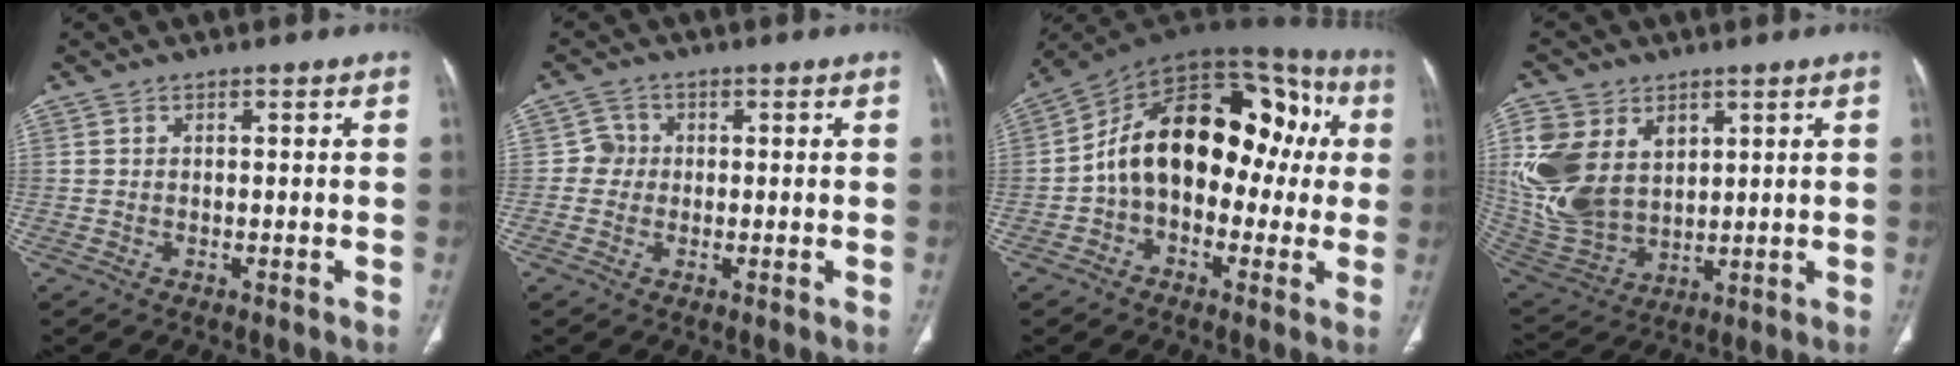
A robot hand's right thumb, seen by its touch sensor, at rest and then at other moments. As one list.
[{"total": 2.7, "force": [-0.1, 2.7, 0.4], "torque": [0.014, 0.009, -0.009]}, {"total": 22.4, "force": [0.7, 14.2, 17.3], "torque": [-0.225, 0.066, -0.002]}, {"total": 17.9, "force": [4.9, 13.0, 11.3], "torque": [-0.243, -0.020, 0.120]}]